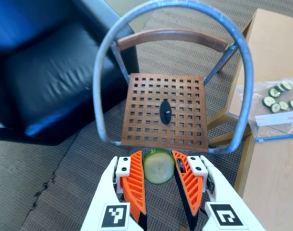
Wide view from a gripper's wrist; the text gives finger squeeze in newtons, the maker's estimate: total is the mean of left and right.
{"total": 7.8, "left": 7.7, "right": 7.9}